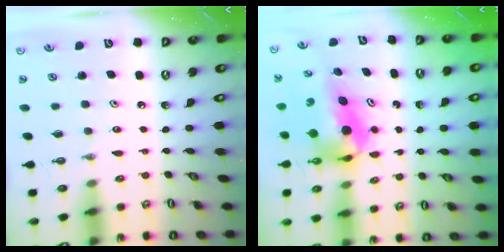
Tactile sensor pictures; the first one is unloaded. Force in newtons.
{"total": 7.1, "press": 6.7, "slide": 2.4}